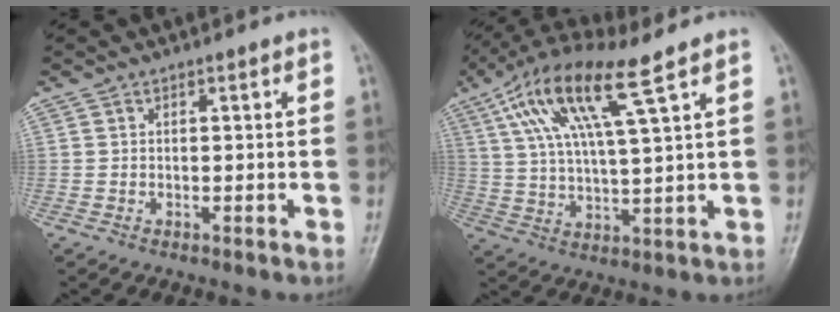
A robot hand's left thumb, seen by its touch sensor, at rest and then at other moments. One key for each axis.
{"total": 13.7, "fx": 6.8, "fy": 2.0, "fz": 11.8, "tx": -0.245, "ty": -0.003, "tz": 0.128}